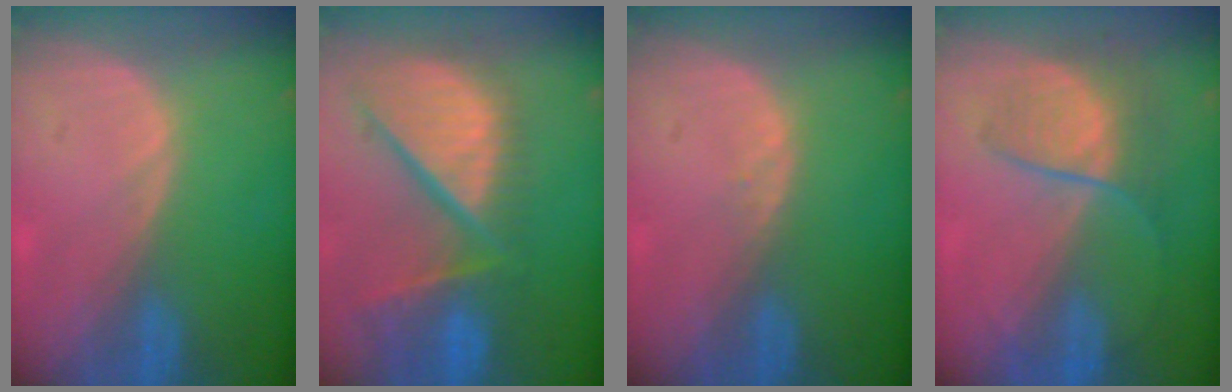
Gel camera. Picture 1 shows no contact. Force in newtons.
{"total": 13.2, "press": 11.0, "slide": 7.3}
{"total": 0.7, "press": 0.6, "slide": 0.2}
{"total": 6.8, "press": 6.3, "slide": 2.7}